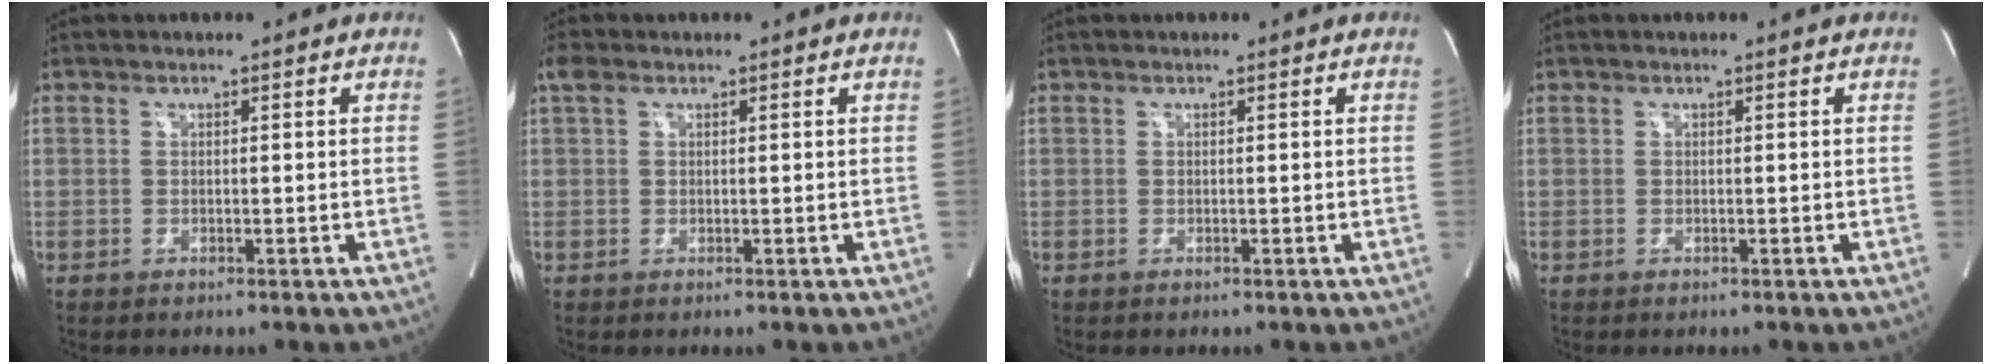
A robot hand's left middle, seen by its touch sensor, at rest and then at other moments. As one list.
[{"total": 1.8, "force": [1.1, 1.0, 1.1], "torque": [-0.029, 0.025, 0.025]}, {"total": 0.0}, {"total": 0.0}]